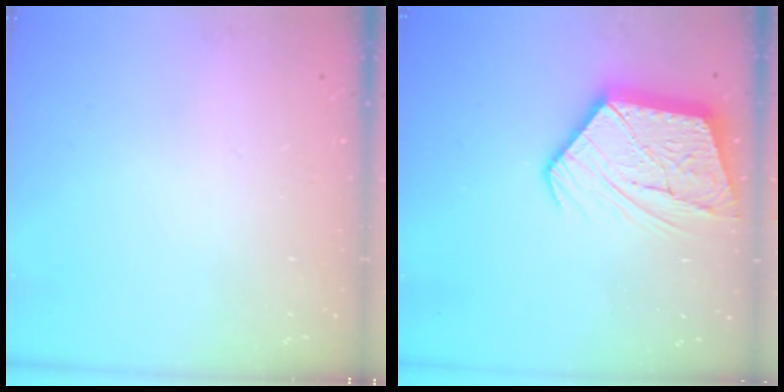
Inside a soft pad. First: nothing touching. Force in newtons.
{"total": 17.9, "press": 17.8, "slide": 1.6}